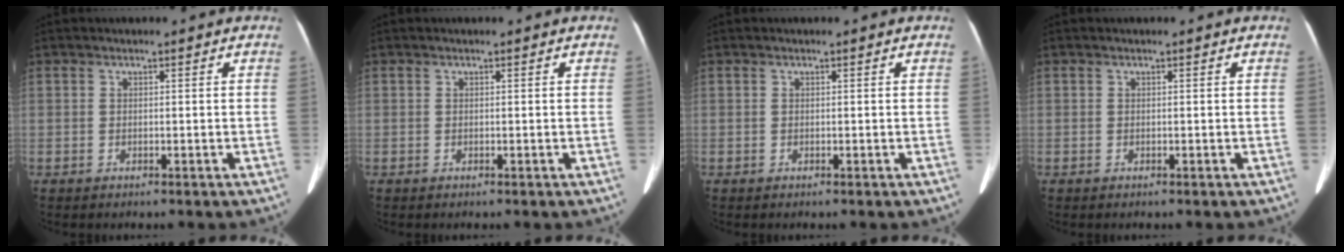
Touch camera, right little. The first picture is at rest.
{"total": 0.0}
{"total": 0.0}
{"total": 0.0}